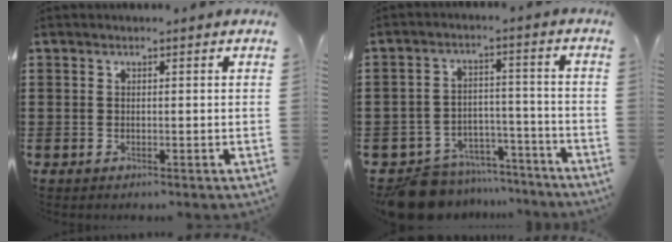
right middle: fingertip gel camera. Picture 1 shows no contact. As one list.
[{"total": 9.7, "force": [-9.1, 2.7, 1.8], "torque": [-0.035, 0.035, -0.176]}]